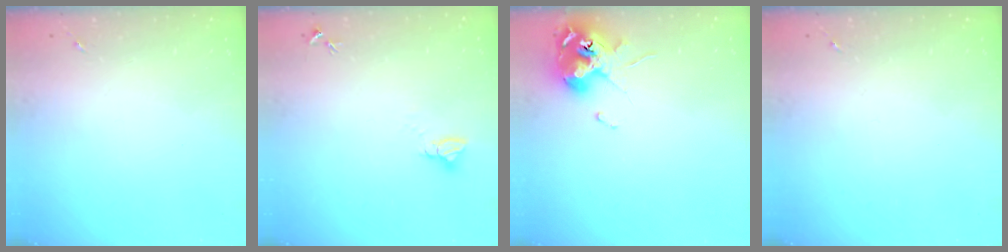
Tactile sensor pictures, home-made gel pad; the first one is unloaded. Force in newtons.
{"total": 2.7, "press": 2.7, "slide": 0.1}
{"total": 11.8, "press": 11.7, "slide": 1.1}
{"total": 0.0}